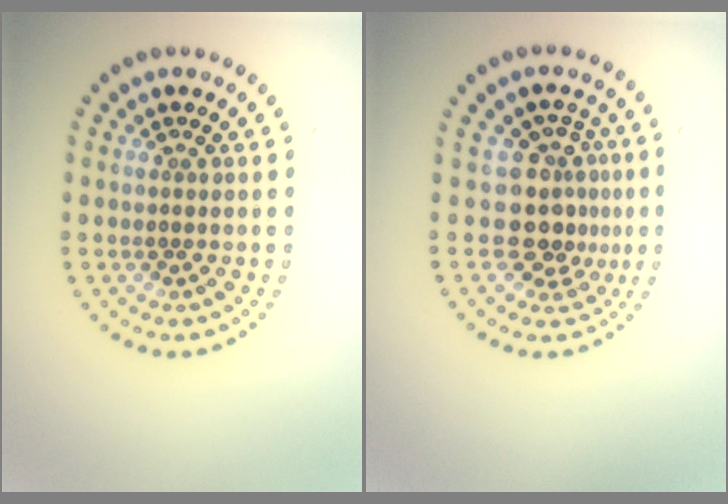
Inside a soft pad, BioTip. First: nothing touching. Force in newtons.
{"total": 3.9, "press": 2.9, "slide": 2.6}